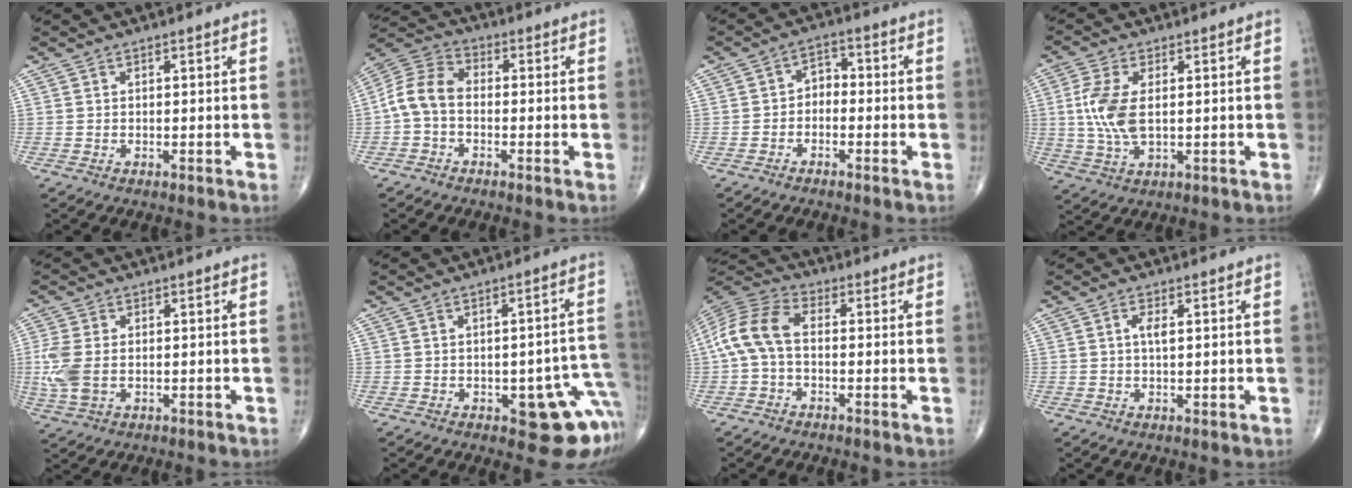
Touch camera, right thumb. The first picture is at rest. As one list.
[{"total": 8.1, "force": [-1.4, 5.5, 5.8], "torque": [-0.110, 0.028, -0.043]}, {"total": 3.5, "force": [-1.3, 2.5, 2.0], "torque": [-0.013, 0.025, -0.037]}, {"total": 8.6, "force": [0.7, 4.3, 7.4], "torque": [-0.177, -0.008, 0.017]}, {"total": 6.8, "force": [-0.4, 4.3, 5.3], "torque": [-0.142, -0.002, -0.006]}, {"total": 12.2, "force": [-4.1, 5.4, 10.1], "torque": [-0.075, 0.023, -0.039]}, {"total": 9.9, "force": [-0.7, 5.7, 8.1], "torque": [-0.174, 0.029, -0.025]}, {"total": 2.7, "force": [0.6, 0.9, 2.4], "torque": [-0.047, -0.002, 0.010]}]